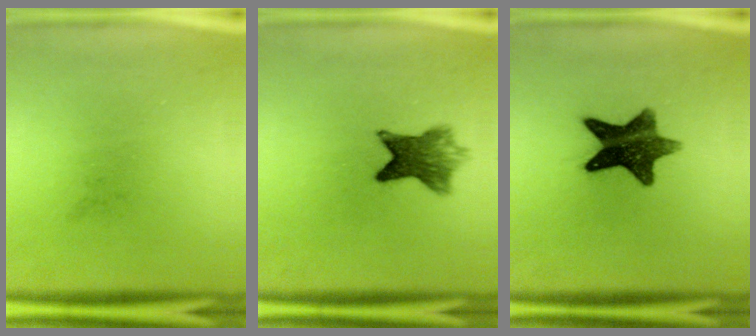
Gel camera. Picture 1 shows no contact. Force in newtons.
{"total": 6.9}
{"total": 11.9}